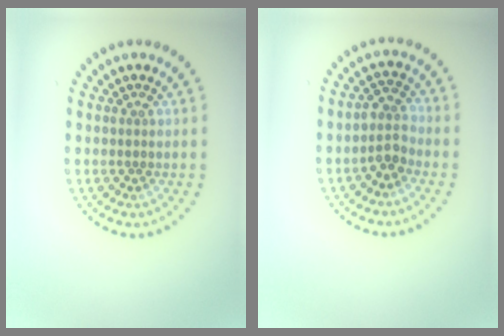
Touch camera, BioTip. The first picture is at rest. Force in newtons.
{"total": 2.2, "press": 1.9, "slide": 1.1}